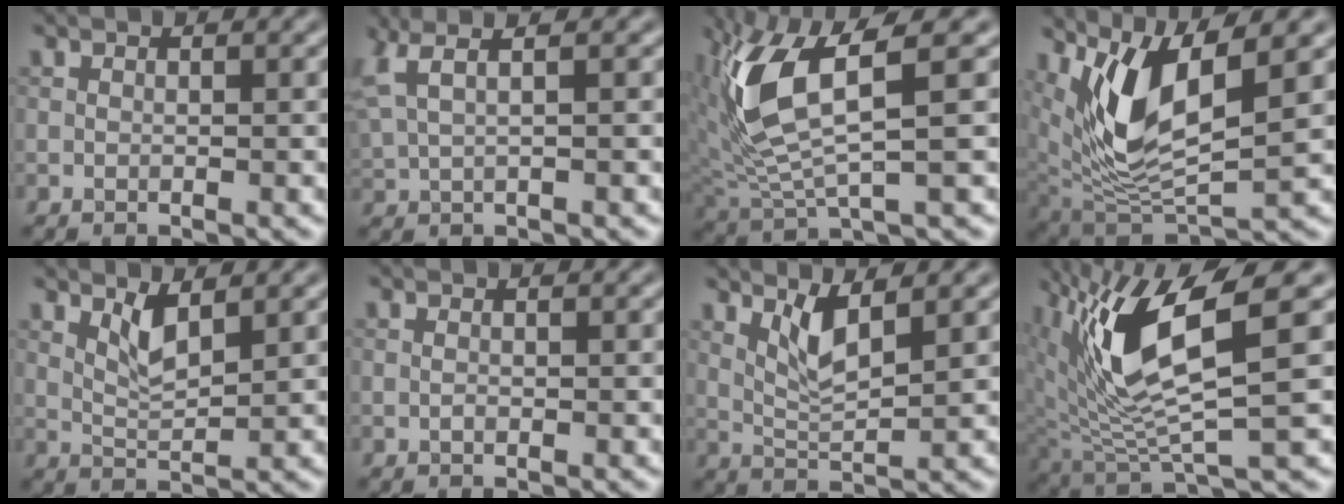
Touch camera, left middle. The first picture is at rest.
{"total": 4.4, "force": [2.7, 1.6, 3.1], "torque": [-0.059, 0.022, 0.043]}
{"total": 8.1, "force": [2.7, 2.4, 7.3], "torque": [-0.176, -0.003, 0.059]}
{"total": 7.7, "force": [3.2, 2.7, 6.4], "torque": [-0.138, -0.018, 0.064]}
{"total": 2.4, "force": [1.4, 0.5, 1.9], "torque": [-0.041, -0.006, 0.030]}
{"total": 0.0}
{"total": 3.0, "force": [1.7, 0.6, 2.5], "torque": [-0.053, -0.009, 0.039]}
{"total": 9.7, "force": [3.3, 2.8, 8.7], "torque": [-0.184, -0.005, 0.068]}